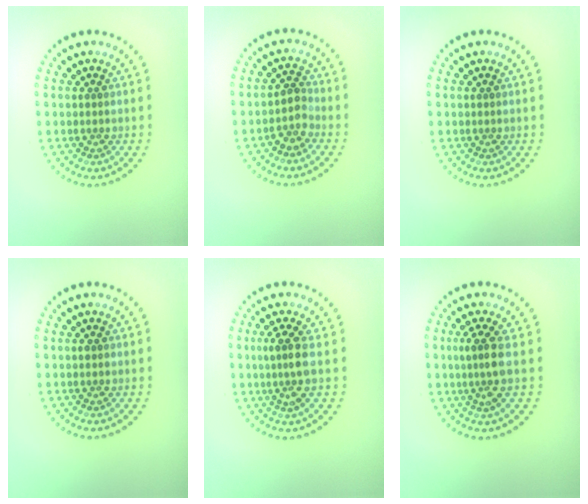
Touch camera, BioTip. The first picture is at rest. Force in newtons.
{"total": 2.1, "press": 1.7, "slide": 1.2}
{"total": 0.0}
{"total": 0.7, "press": 0.7, "slide": 0.1}
{"total": 2.9, "press": 2.4, "slide": 1.6}
{"total": 2.9, "press": 2.4, "slide": 1.6}